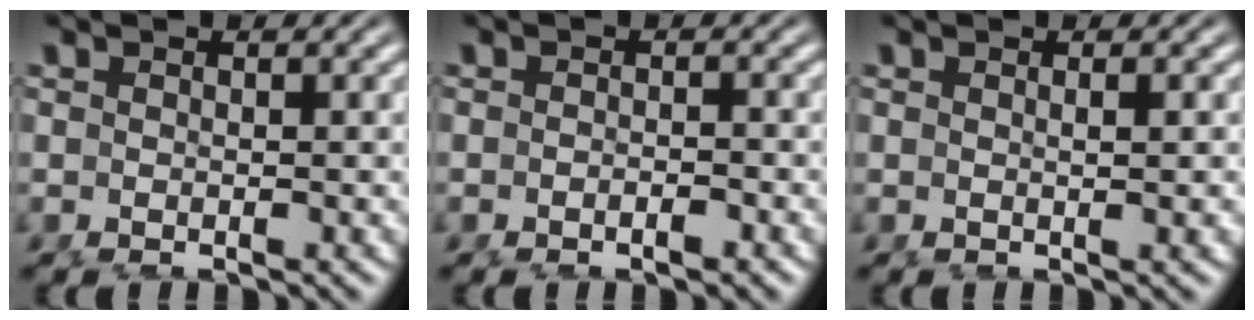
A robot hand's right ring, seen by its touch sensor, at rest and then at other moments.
{"total": 1.2, "force": [-1.0, 0.2, 0.7], "torque": [-0.005, 0.011, -0.024]}
{"total": 1.0, "force": [0.4, -0.9, 0.3], "torque": [-0.003, 0.003, 0.006]}